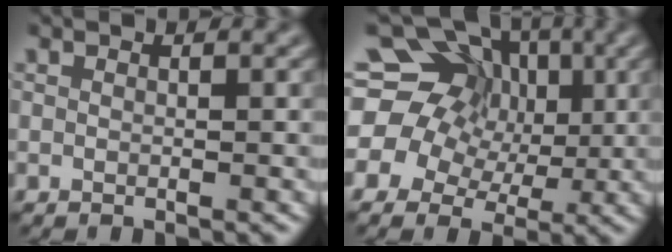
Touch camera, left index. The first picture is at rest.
{"total": 14.3, "force": [3.4, 11.9, 7.0], "torque": [-0.128, 0.041, 0.027]}